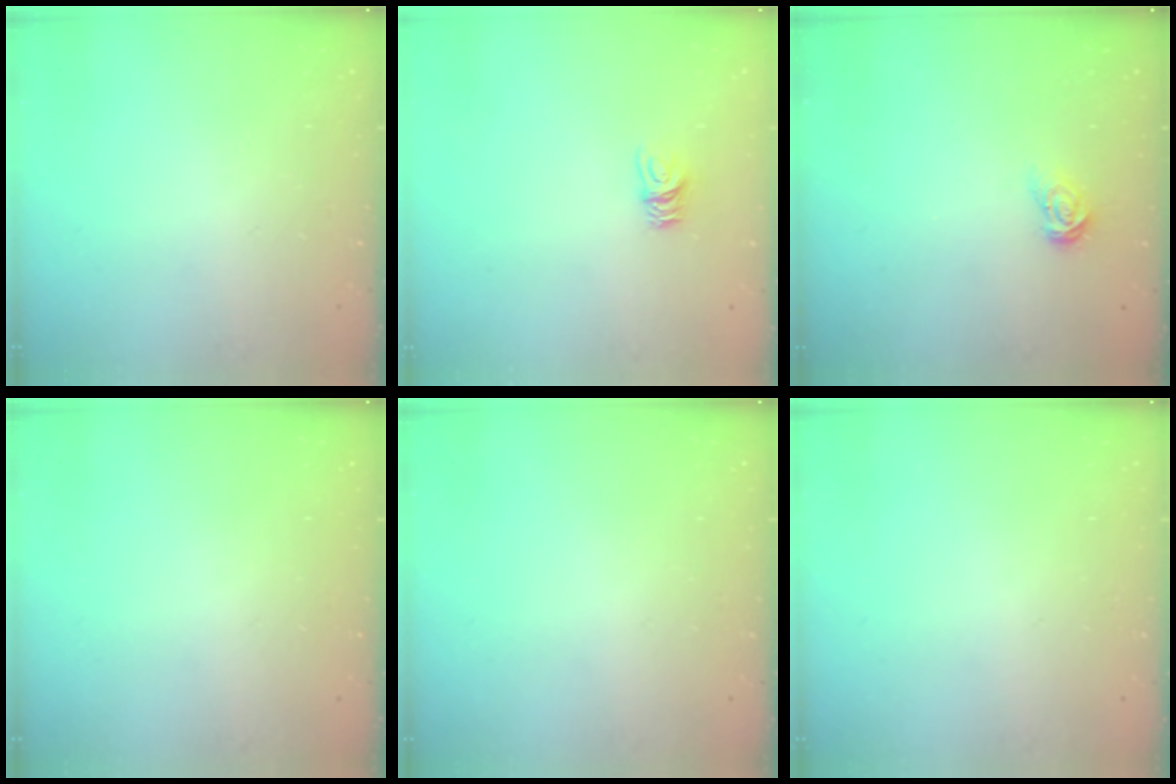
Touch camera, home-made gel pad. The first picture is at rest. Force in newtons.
{"total": 7.2, "press": 7.2, "slide": 0.5}
{"total": 3.4, "press": 3.4, "slide": 0.4}
{"total": 0.0}
{"total": 0.0}
{"total": 0.0}